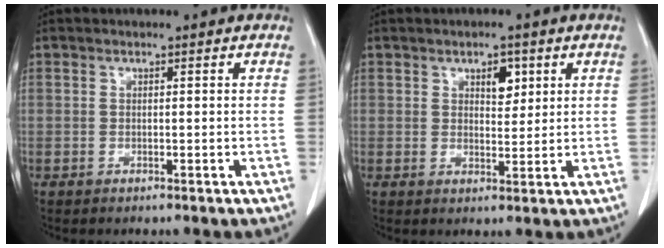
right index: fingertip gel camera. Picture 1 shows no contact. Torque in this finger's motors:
{"motor_torque": [0.13, 0.06, 0.04, 0.01]}